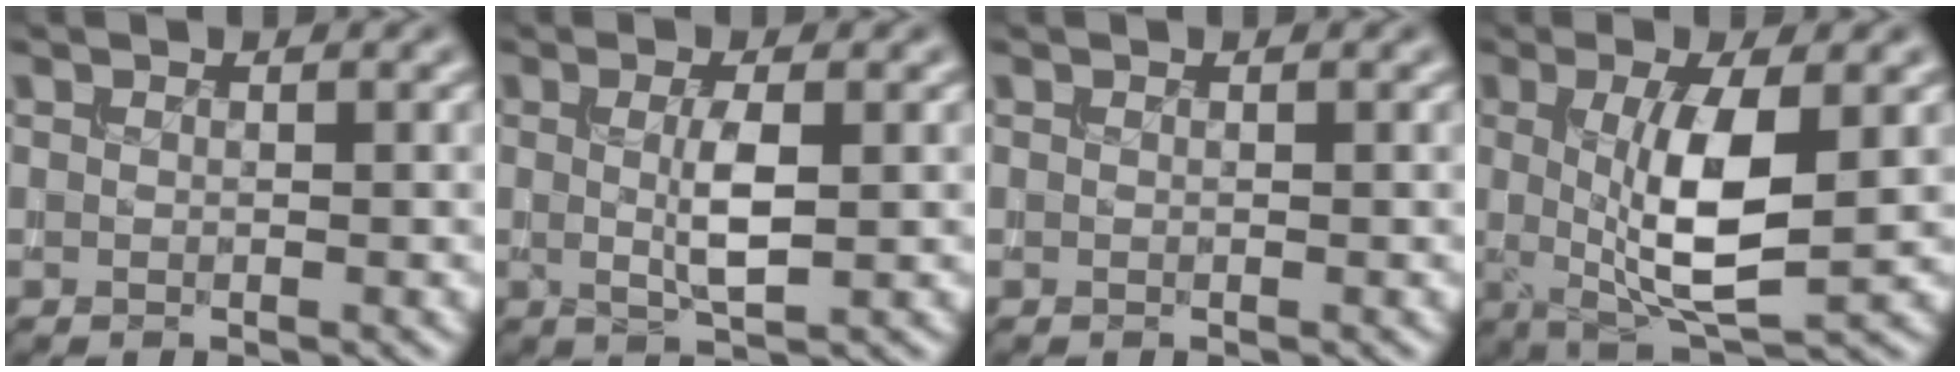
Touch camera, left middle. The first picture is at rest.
{"total": 2.9, "force": [0.0, 0.4, 2.9], "torque": [-0.058, -0.002, 0.002]}
{"total": 0.0}
{"total": 7.2, "force": [0.2, 1.9, 7.0], "torque": [-0.126, -0.010, 0.007]}